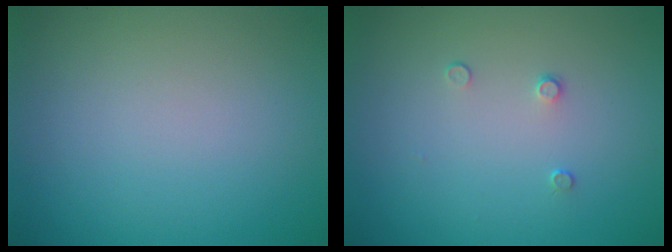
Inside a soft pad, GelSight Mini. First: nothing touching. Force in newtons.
{"total": 0.8, "press": 0.4, "slide": 0.6}